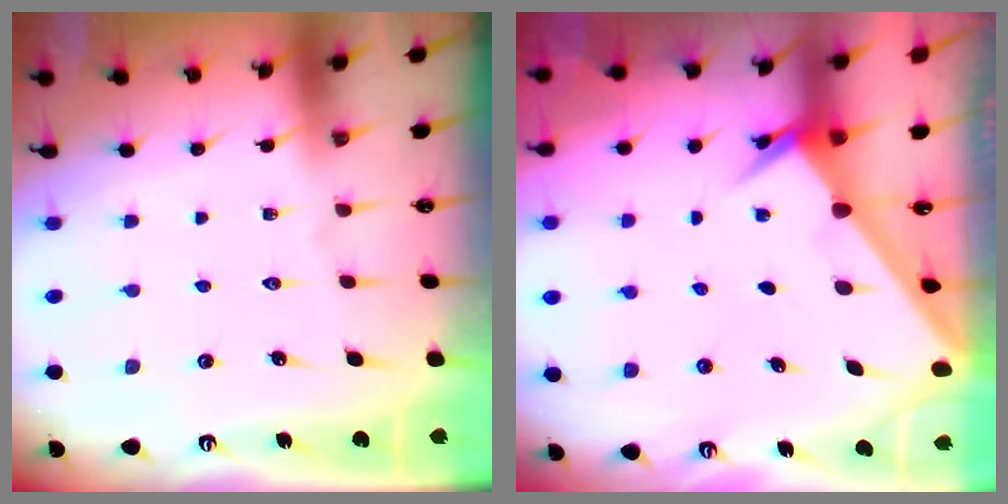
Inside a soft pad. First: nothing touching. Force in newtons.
{"total": 2.6, "press": 2.6, "slide": 0.3}